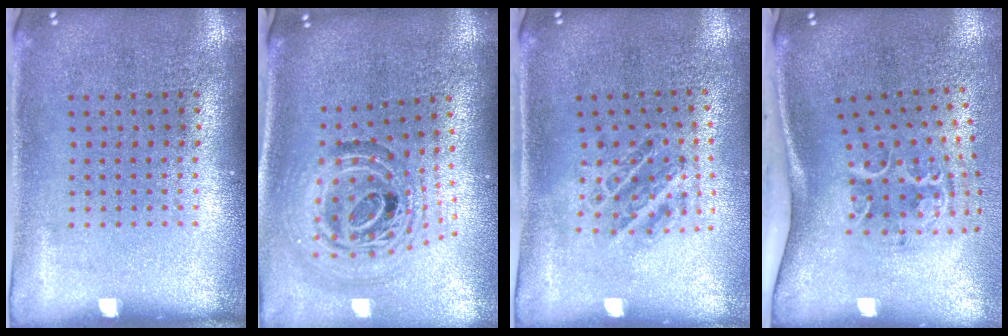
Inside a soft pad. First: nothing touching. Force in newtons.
{"total": 1.8, "press": 1.5, "slide": 0.9}
{"total": 1.1, "press": 1.1, "slide": 0.2}
{"total": 2.1, "press": 1.3, "slide": 1.6}